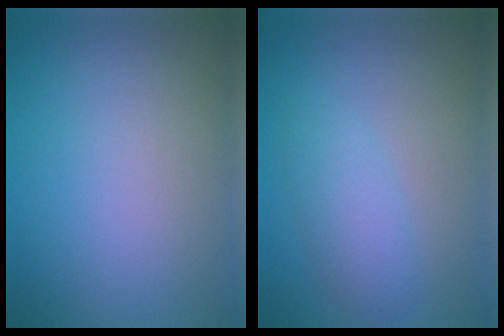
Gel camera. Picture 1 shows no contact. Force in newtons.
{"total": 2.7, "press": 2.7, "slide": 0.1}